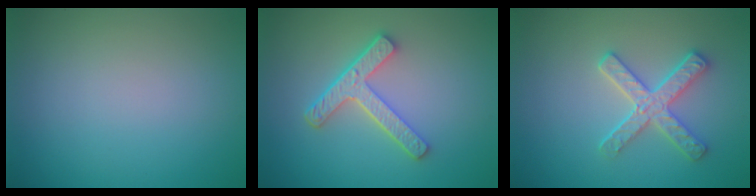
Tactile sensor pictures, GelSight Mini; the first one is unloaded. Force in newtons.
{"total": 4.5, "press": 3.3, "slide": 3.0}
{"total": 3.3, "press": 3.0, "slide": 1.3}